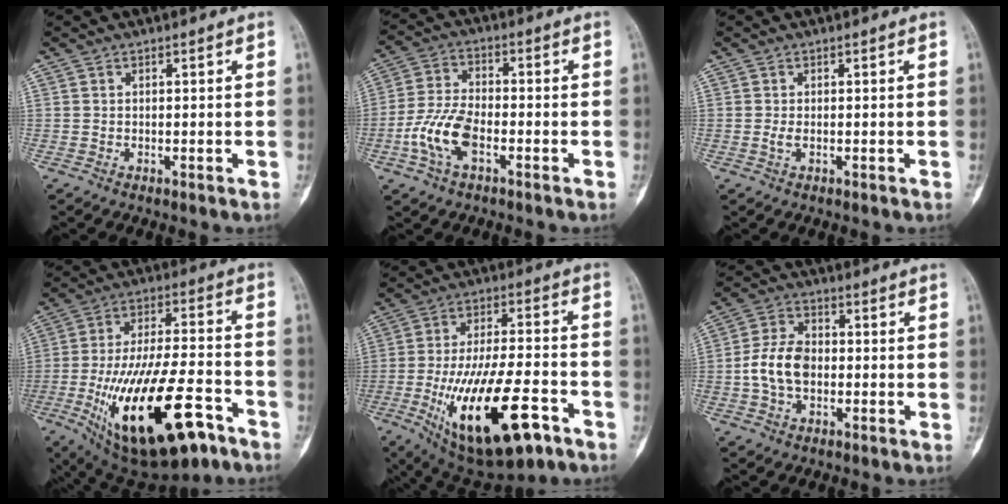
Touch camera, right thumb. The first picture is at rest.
{"total": 9.4, "force": [-3.4, 4.6, 7.4], "torque": [-0.163, 0.020, -0.069]}
{"total": 0.9, "force": [-0.2, 0.4, 0.8], "torque": [-0.023, -0.003, -0.002]}
{"total": 26.4, "force": [-11.9, 10.3, 21.2], "torque": [-0.380, 0.044, -0.182]}
{"total": 22.8, "force": [-9.6, 8.7, 18.8], "torque": [-0.337, 0.027, -0.143]}
{"total": 8.9, "force": [-1.1, 6.0, 6.5], "torque": [-0.114, 0.019, -0.027]}